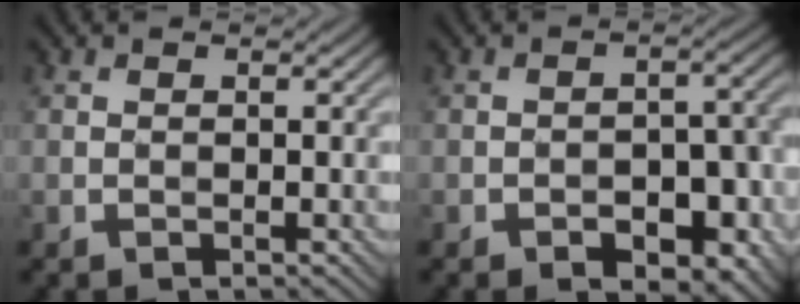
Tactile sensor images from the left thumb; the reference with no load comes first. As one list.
[{"total": 7.5, "force": [-3.9, 3.8, 5.2], "torque": [-0.070, 0.004, -0.049]}]